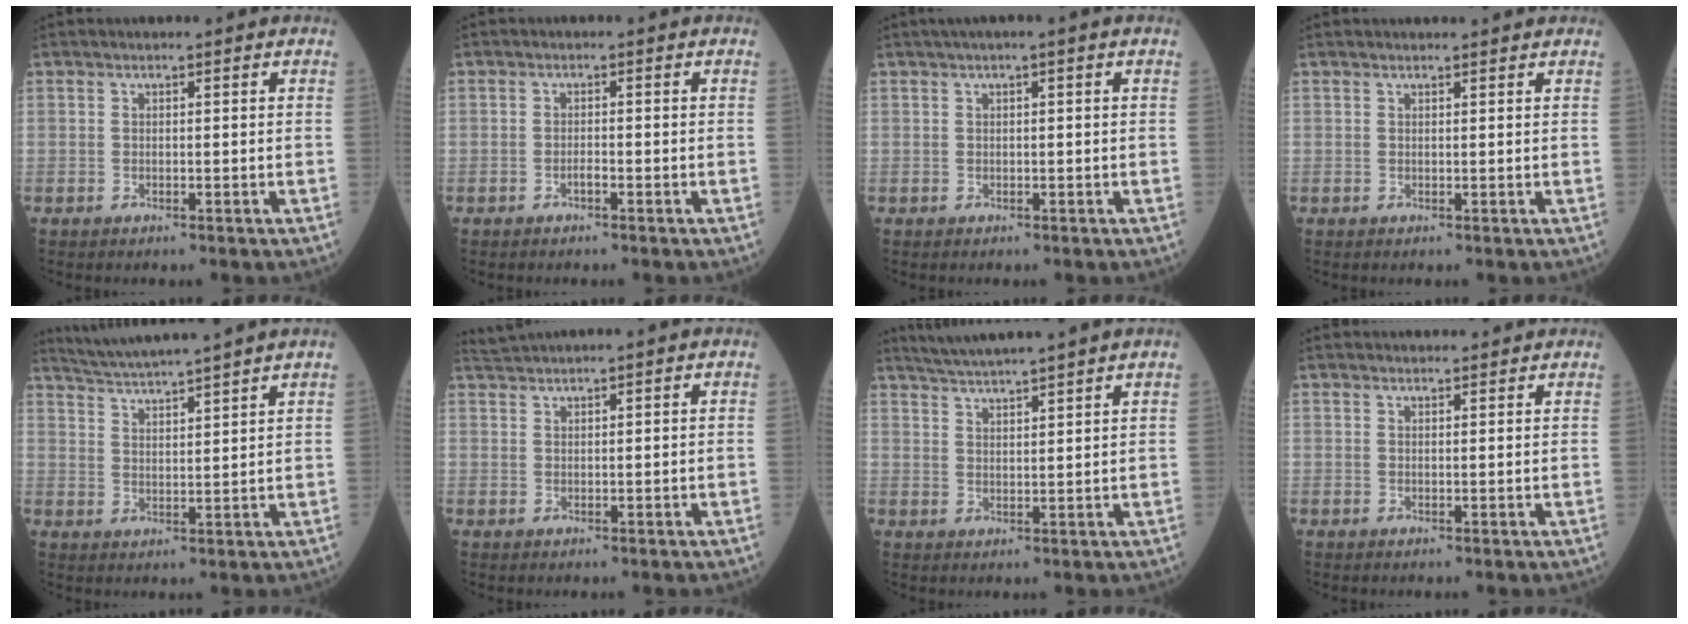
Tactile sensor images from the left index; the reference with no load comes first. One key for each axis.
{"total": 0.9, "fx": -0.7, "fy": 0.1, "fz": 0.7, "tx": -0.014, "ty": 0.001, "tz": -0.012}
{"total": 1.5, "fx": 0.6, "fy": -0.2, "fz": 1.4, "tx": -0.029, "ty": 0.011, "tz": 0.010}
{"total": 3.2, "fx": 3.1, "fy": 0.1, "fz": 0.8, "tx": -0.009, "ty": 0.020, "tz": 0.036}
{"total": 10.2, "fx": 9.2, "fy": -1.8, "fz": 3.9, "tx": -0.075, "ty": 0.013, "tz": 0.147}
{"total": 1.8, "fx": 1.6, "fy": -0.8, "fz": 0.0, "tx": -0.006, "ty": 0.009, "tz": 0.043}
{"total": 7.8, "fx": 7.0, "fy": -1.5, "fz": 3.2, "tx": -0.059, "ty": 0.017, "tz": 0.114}
{"total": 5.6, "fx": 5.4, "fy": 0.7, "fz": 1.3, "tx": -0.014, "ty": 0.031, "tz": 0.063}